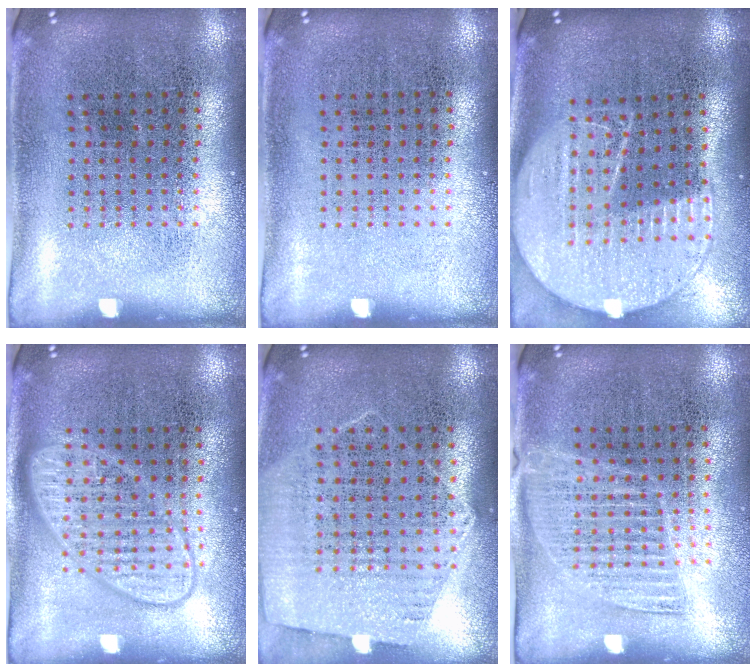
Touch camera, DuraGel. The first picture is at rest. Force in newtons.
{"total": 0.0}
{"total": 2.2, "press": 1.9, "slide": 1.0}
{"total": 2.9, "press": 2.8, "slide": 0.4}
{"total": 1.1, "press": 1.0, "slide": 0.4}
{"total": 1.3, "press": 1.2, "slide": 0.7}